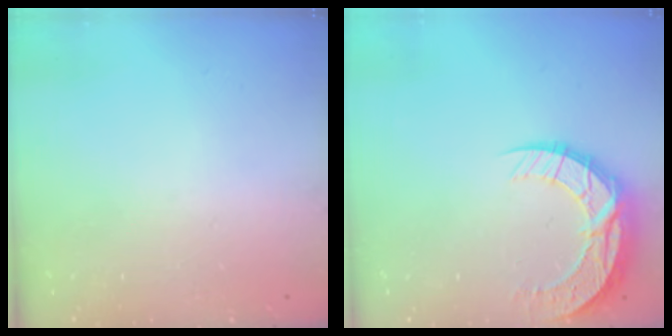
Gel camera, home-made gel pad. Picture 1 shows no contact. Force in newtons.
{"total": 10.6, "press": 10.6, "slide": 0.7}